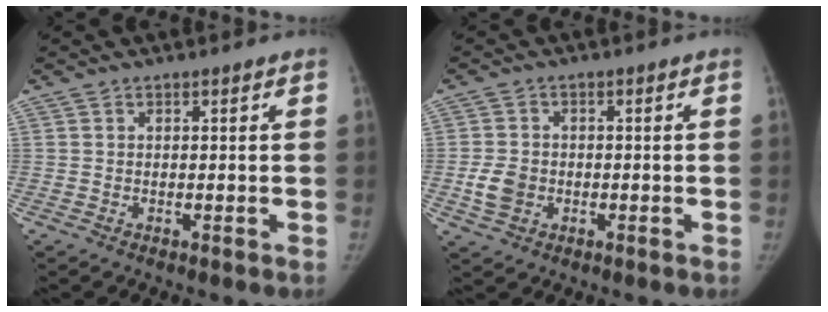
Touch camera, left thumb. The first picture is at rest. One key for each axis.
{"total": 4.9, "fx": -1.2, "fy": 3.9, "fz": 2.7, "tx": -0.043, "ty": 0.006, "tz": -0.021}